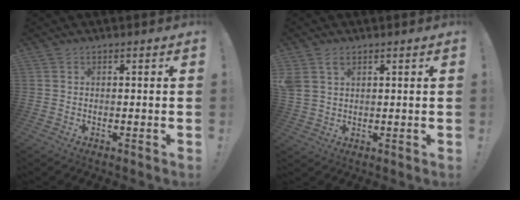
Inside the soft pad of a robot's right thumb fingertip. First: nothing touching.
{"total": 4.3, "force": [2.5, 2.6, 2.3], "torque": [-0.033, -0.010, 0.047]}